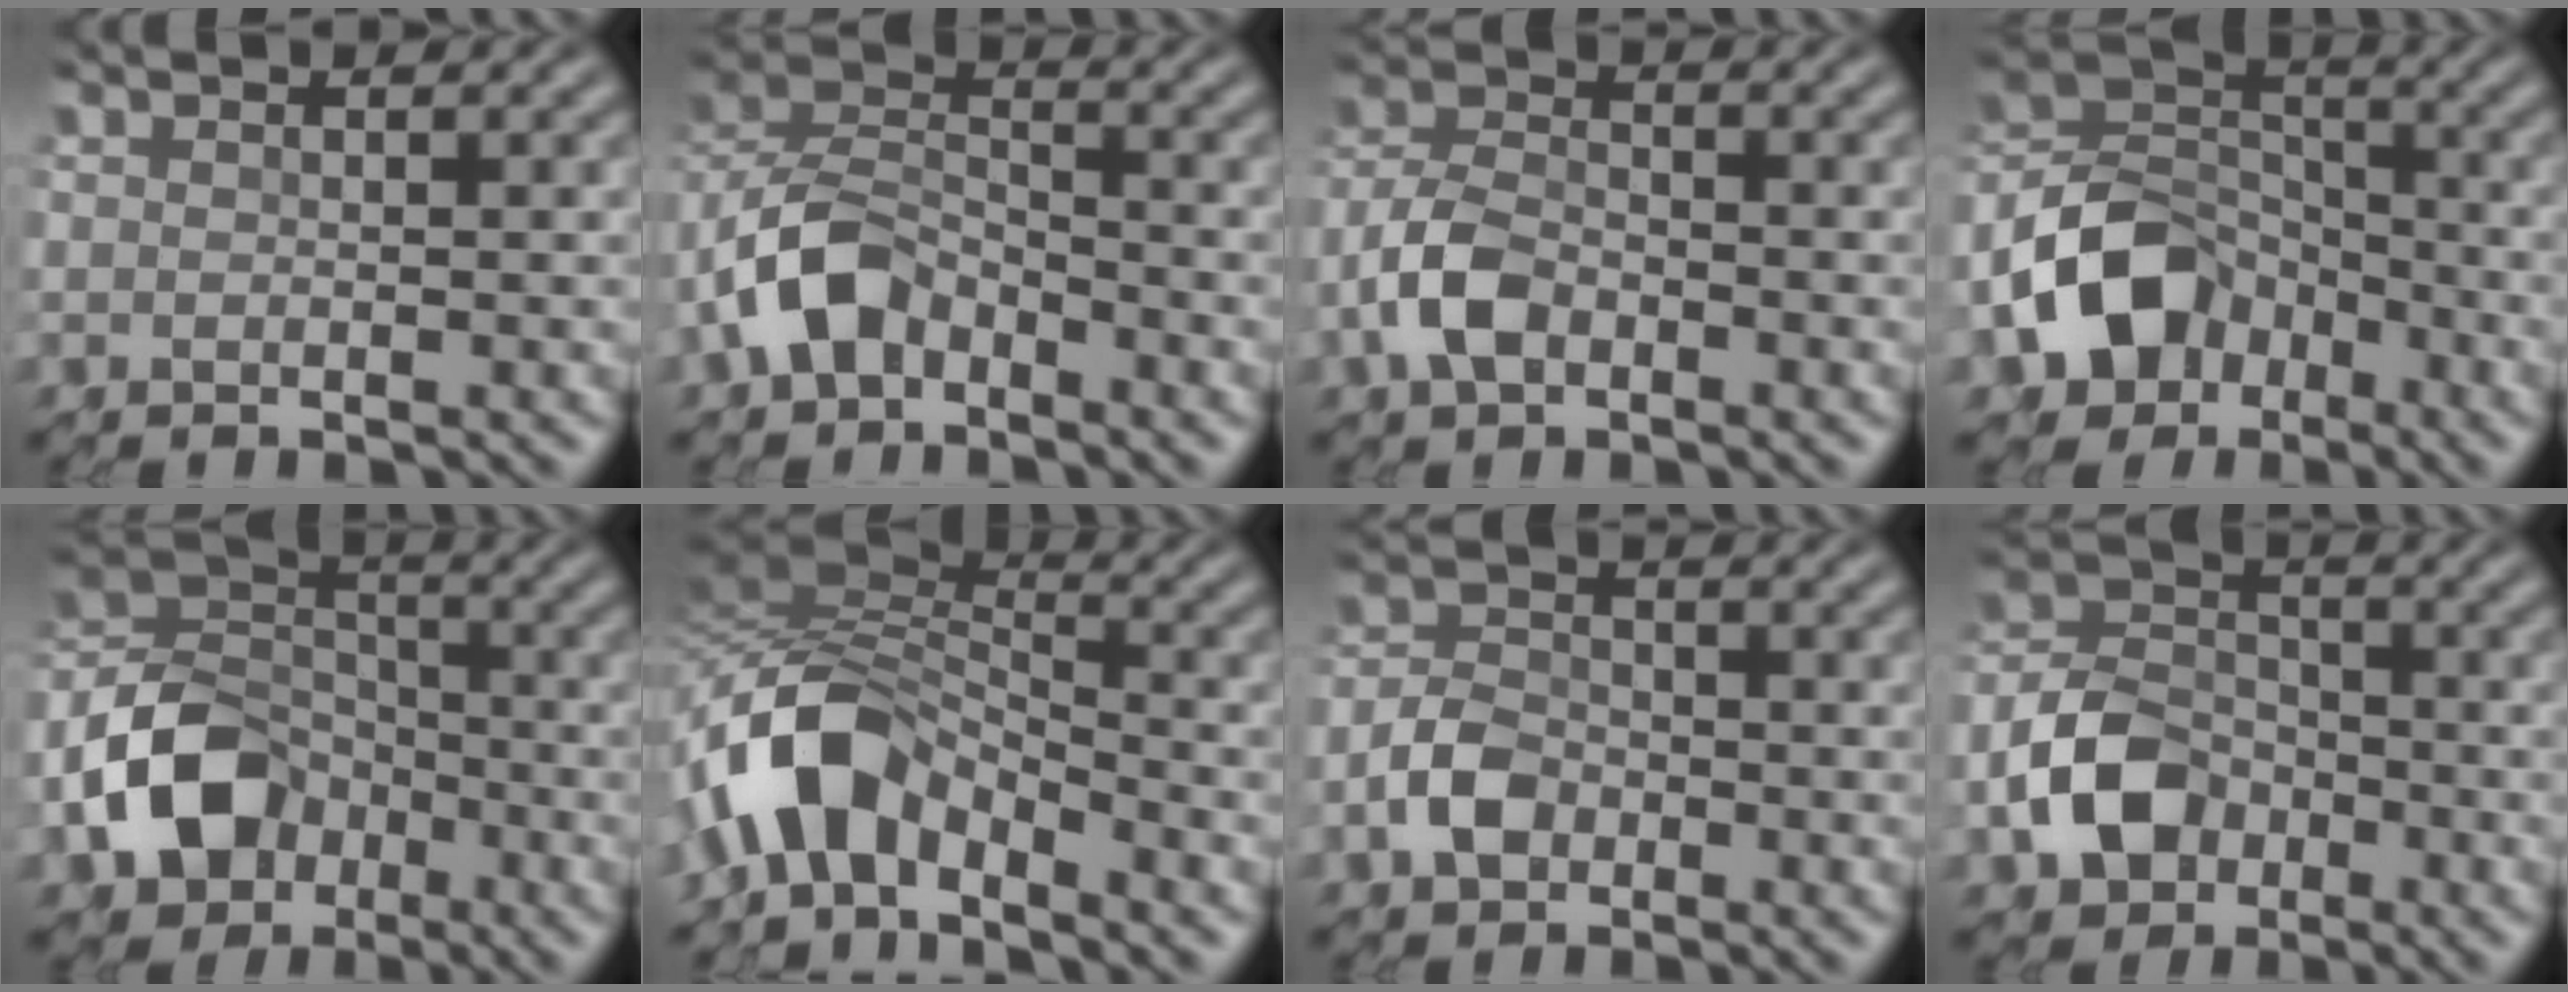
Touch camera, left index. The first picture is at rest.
{"total": 5.6, "force": [-3.7, 2.8, 3.1], "torque": [-0.069, 0.008, -0.079]}
{"total": 4.0, "force": [-2.5, 2.0, 2.5], "torque": [-0.062, 0.007, -0.054]}
{"total": 7.9, "force": [-4.6, 5.4, 3.4], "torque": [-0.066, 0.001, -0.094]}
{"total": 8.1, "force": [-4.4, 5.5, 3.9], "torque": [-0.081, -0.002, -0.091]}
{"total": 6.6, "force": [-4.1, 2.8, 4.3], "torque": [-0.087, 0.012, -0.087]}
{"total": 3.2, "force": [-2.1, 1.7, 1.6], "torque": [-0.041, 0.005, -0.043]}
{"total": 5.7, "force": [-3.2, 3.8, 2.8], "torque": [-0.064, 0.002, -0.067]}